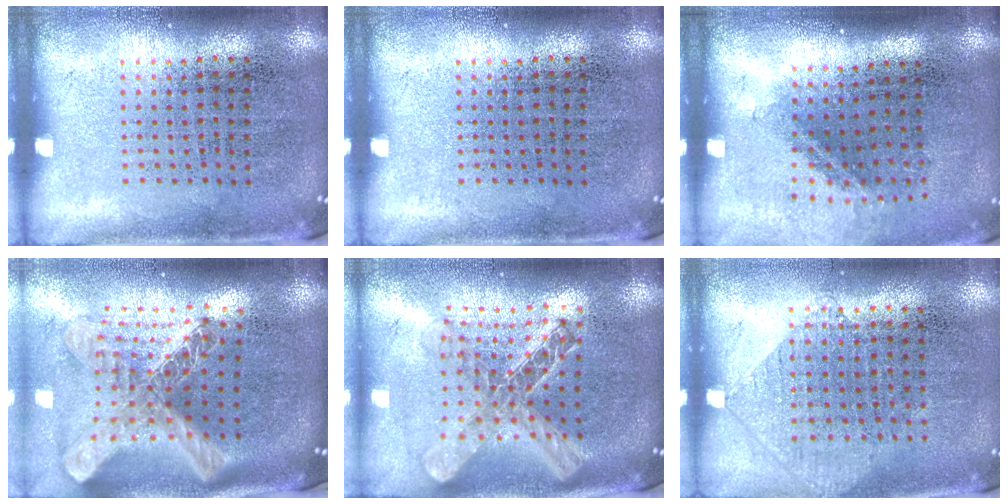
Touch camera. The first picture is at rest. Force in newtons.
{"total": 0.0}
{"total": 1.5, "press": 1.0, "slide": 1.0}
{"total": 2.9, "press": 2.1, "slide": 2.0}
{"total": 2.1, "press": 1.7, "slide": 1.3}
{"total": 0.9, "press": 0.9, "slide": 0.3}